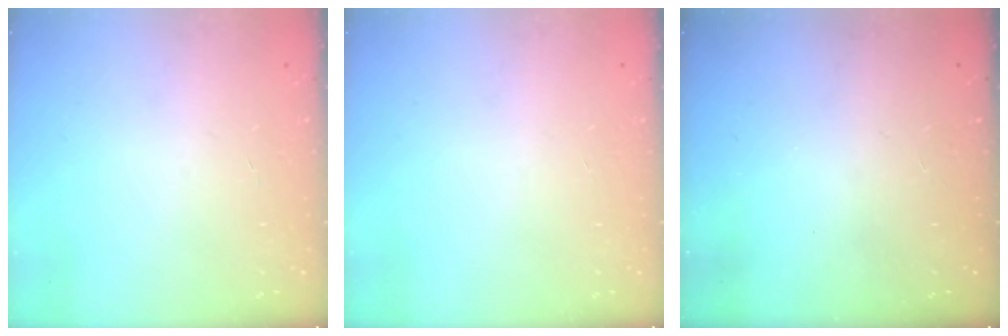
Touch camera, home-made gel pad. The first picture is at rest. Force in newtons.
{"total": 0.0}
{"total": 0.0}